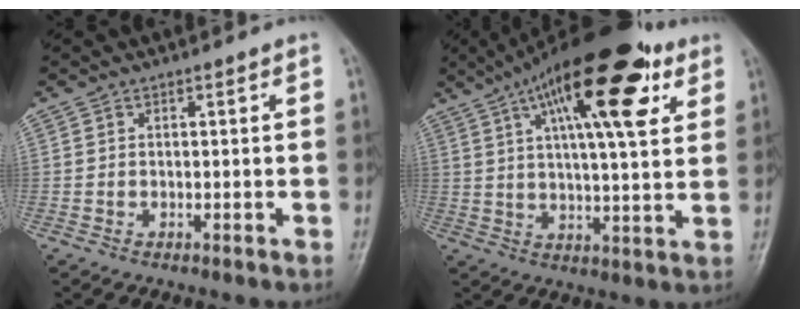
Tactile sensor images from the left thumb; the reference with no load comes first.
{"total": 21.6, "force": [10.1, 6.8, 17.8], "torque": [-0.261, -0.006, 0.155]}